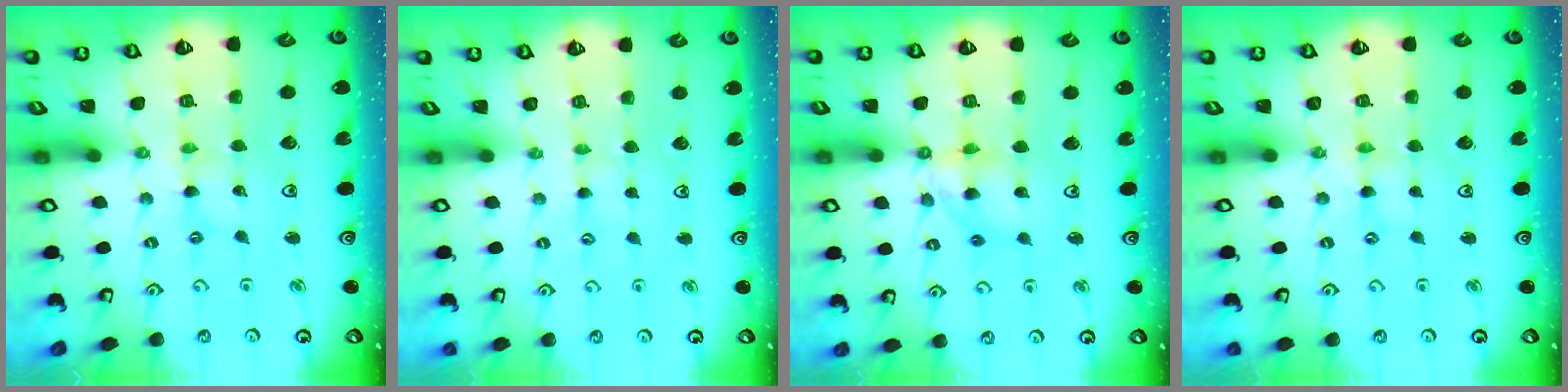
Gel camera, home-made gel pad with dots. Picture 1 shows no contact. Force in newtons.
{"total": 1.2, "press": 1.2, "slide": 0.2}
{"total": 10.0, "press": 9.9, "slide": 1.0}
{"total": 0.0}